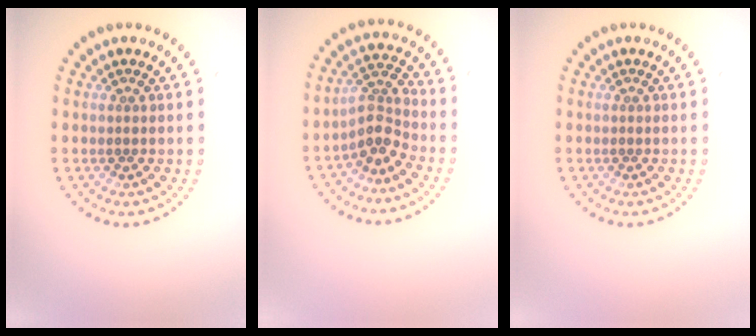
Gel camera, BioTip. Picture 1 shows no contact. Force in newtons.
{"total": 2.9, "press": 2.2, "slide": 1.9}
{"total": 0.0}